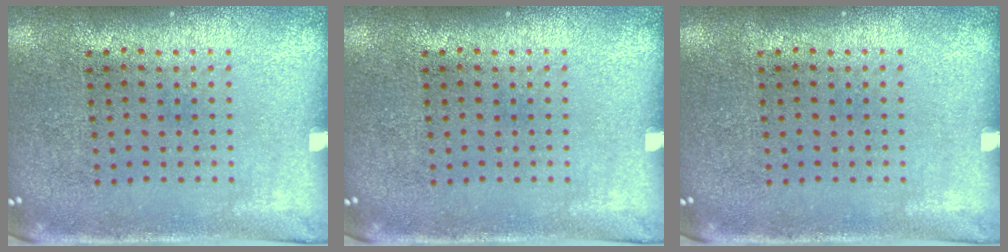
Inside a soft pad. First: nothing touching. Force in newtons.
{"total": 0.0}
{"total": 0.0}